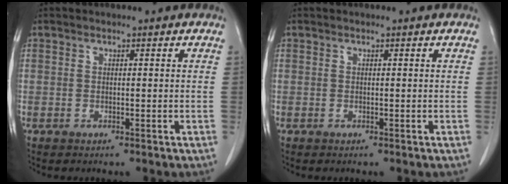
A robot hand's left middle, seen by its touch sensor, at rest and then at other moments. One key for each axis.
{"total": 0.0}